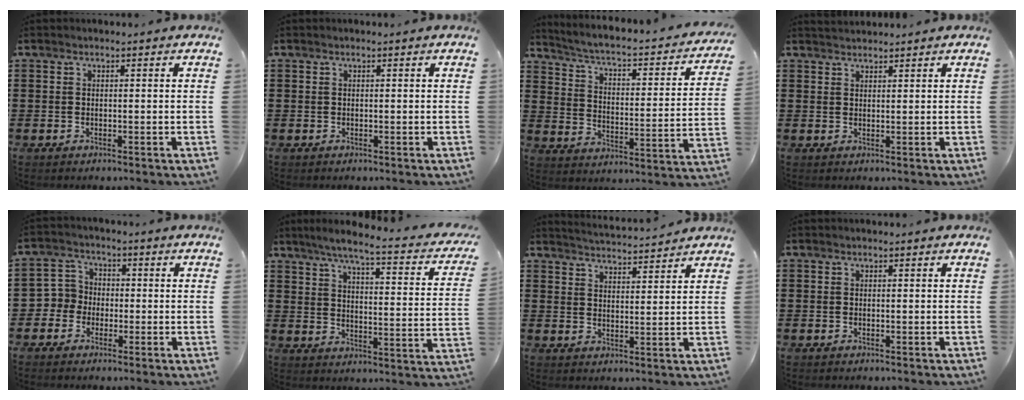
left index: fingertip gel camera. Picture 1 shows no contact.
{"total": 0.0}
{"total": 2.8, "force": [1.9, 0.5, 2.0], "torque": [-0.054, -0.029, 0.018]}
{"total": 1.4, "force": [1.4, 0.1, 0.0], "torque": [-0.003, 0.002, 0.028]}
{"total": 4.1, "force": [-1.7, 3.7, 0.3], "torque": [-0.031, 0.008, -0.041]}
{"total": 5.6, "force": [4.2, -0.3, 3.7], "torque": [-0.092, -0.035, 0.061]}
{"total": 3.6, "force": [3.6, -0.5, 0.3], "torque": [-0.018, -0.022, 0.061]}
{"total": 0.0}